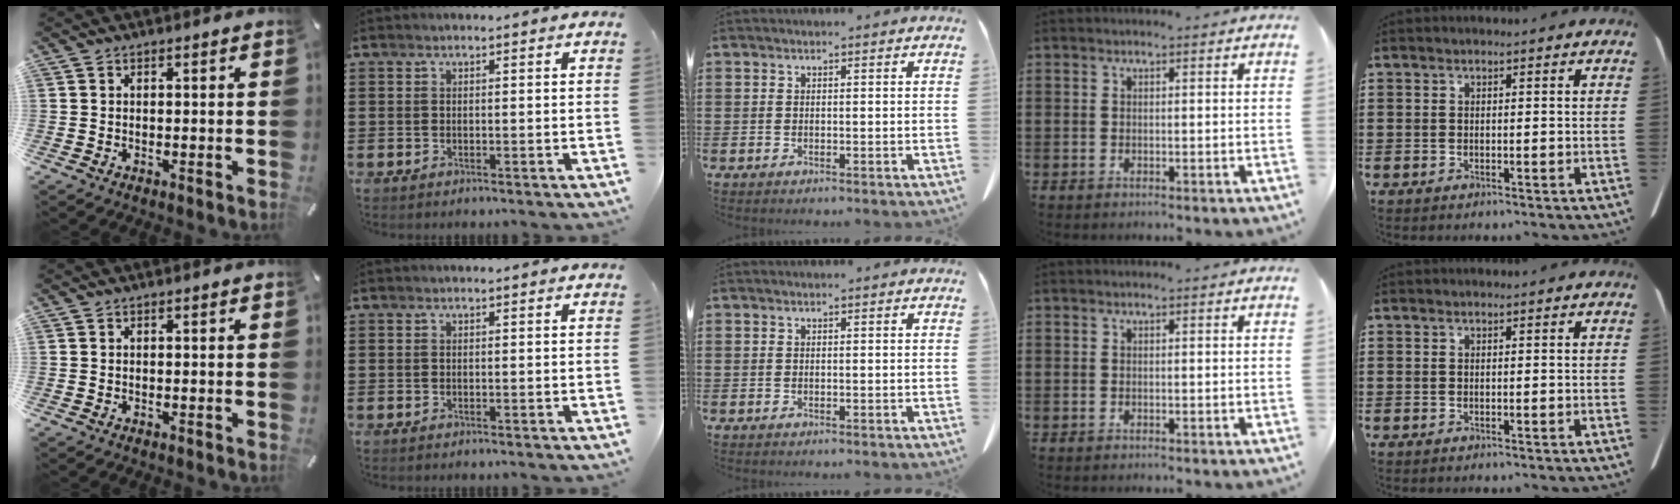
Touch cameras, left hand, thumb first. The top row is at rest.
{}